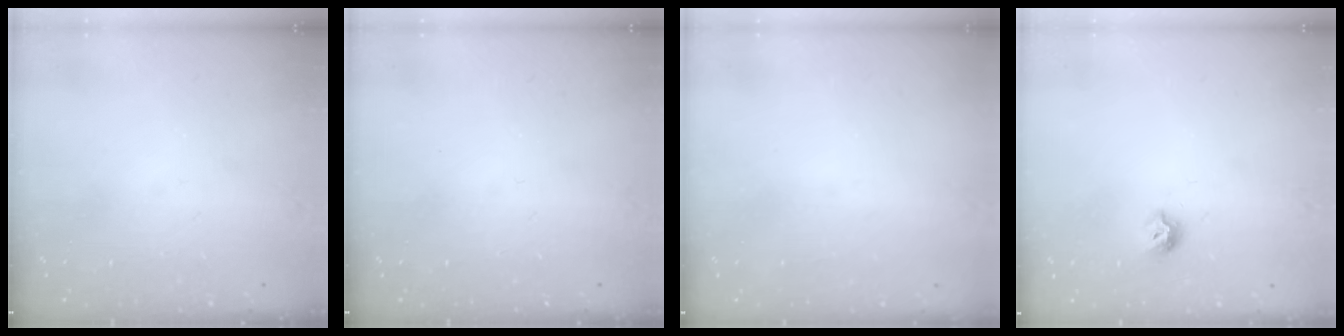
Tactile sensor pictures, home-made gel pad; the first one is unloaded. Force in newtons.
{"total": 0.0}
{"total": 0.9, "press": 0.9, "slide": 0.1}
{"total": 6.3, "press": 6.3, "slide": 0.8}